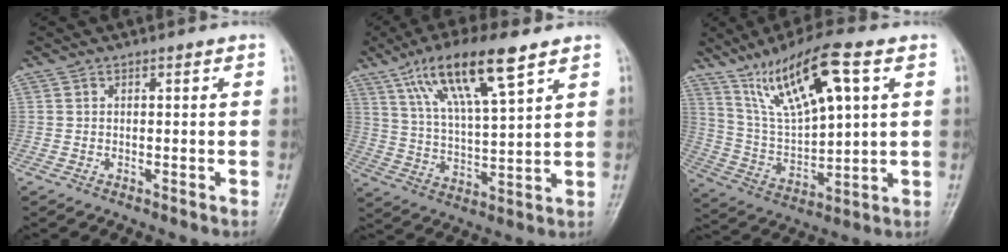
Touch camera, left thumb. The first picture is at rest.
{"total": 15.1, "force": [8.7, 3.5, 11.8], "torque": [-0.209, -0.024, 0.166]}
{"total": 16.2, "force": [7.9, 4.7, 13.4], "torque": [-0.234, -0.016, 0.159]}